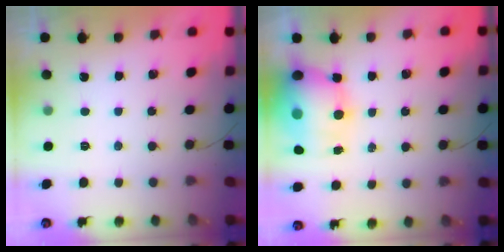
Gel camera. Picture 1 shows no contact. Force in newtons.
{"total": 18.3, "press": 16.3, "slide": 8.4}